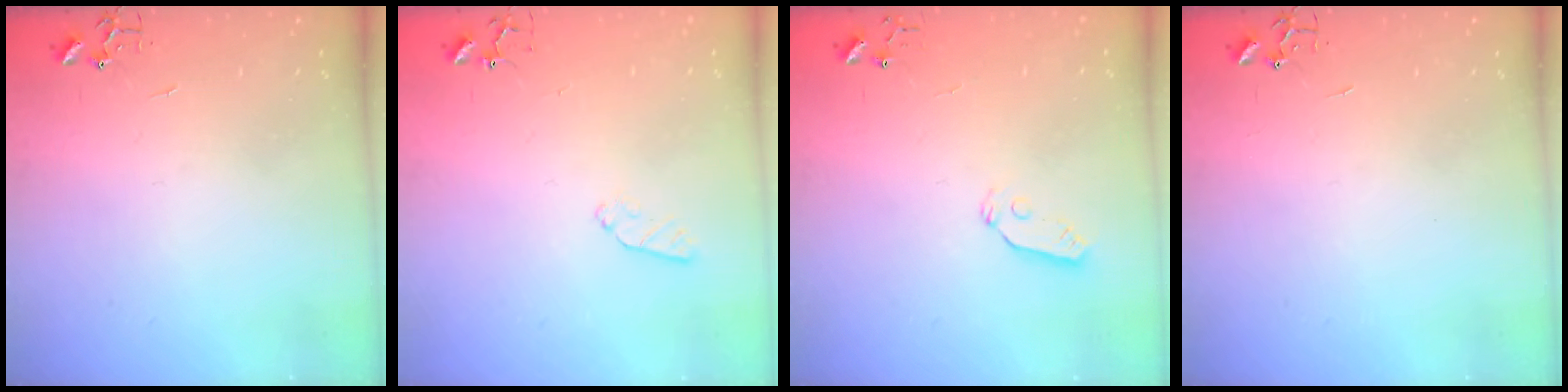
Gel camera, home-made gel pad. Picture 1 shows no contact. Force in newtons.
{"total": 5.3, "press": 5.2, "slide": 0.7}
{"total": 5.3, "press": 5.2, "slide": 0.3}
{"total": 0.0}